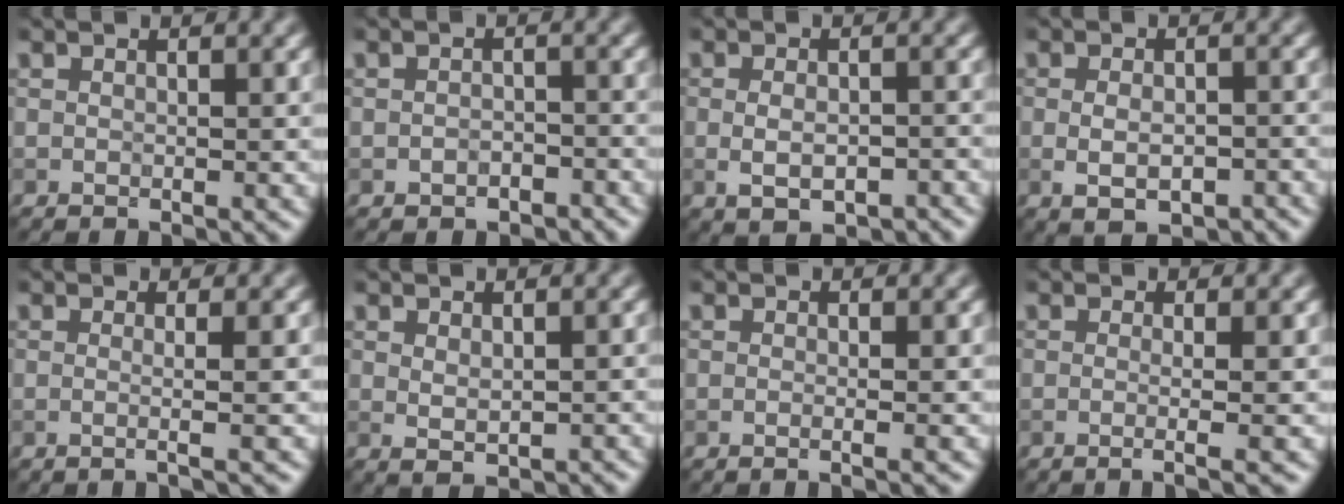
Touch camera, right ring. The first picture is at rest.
{"total": 1.8, "force": [-1.1, 1.1, 0.8], "torque": [-0.012, 0.005, -0.020]}
{"total": 3.8, "force": [-1.3, 1.9, 3.0], "torque": [-0.051, -0.003, -0.015]}
{"total": 4.0, "force": [-1.3, 2.0, 3.2], "torque": [-0.052, -0.003, -0.010]}
{"total": 3.0, "force": [0.5, 1.4, 2.6], "torque": [-0.016, 0.004, -0.029]}
{"total": 1.3, "force": [0.2, 0.6, 1.1], "torque": [-0.022, -0.003, 0.007]}
{"total": 2.1, "force": [0.2, 1.1, 1.8], "torque": [-0.002, -0.005, -0.020]}
{"total": 3.6, "force": [0.2, 1.6, 3.2], "torque": [-0.023, 0.006, -0.021]}